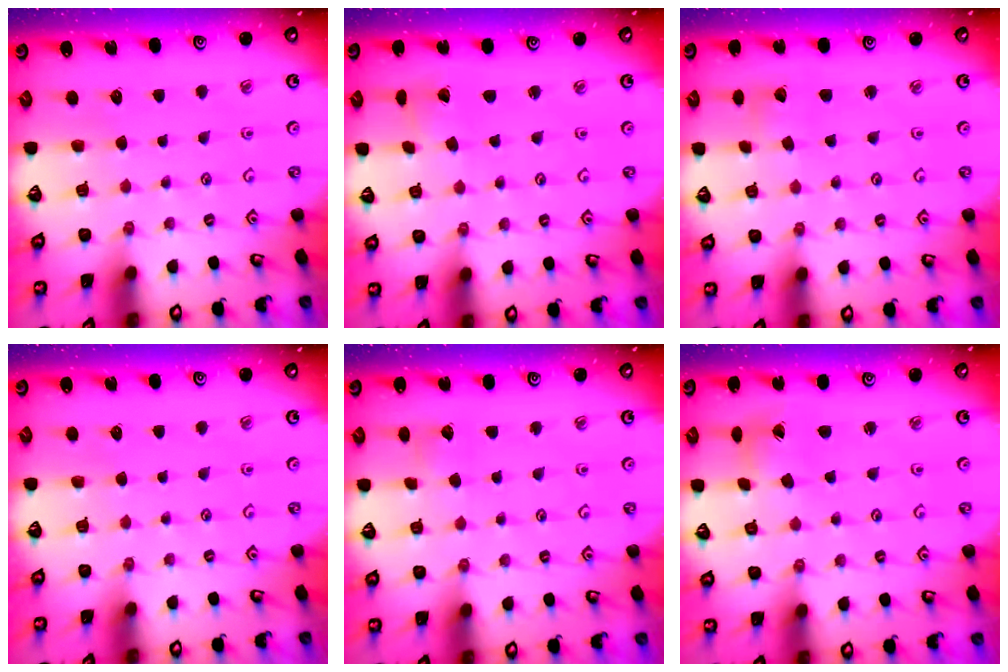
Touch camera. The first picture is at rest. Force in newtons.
{"total": 1.9, "press": 1.9, "slide": 0.0}
{"total": 3.0, "press": 3.0, "slide": 0.3}
{"total": 0.0}
{"total": 2.9, "press": 2.9, "slide": 0.3}
{"total": 1.7, "press": 1.6, "slide": 0.2}